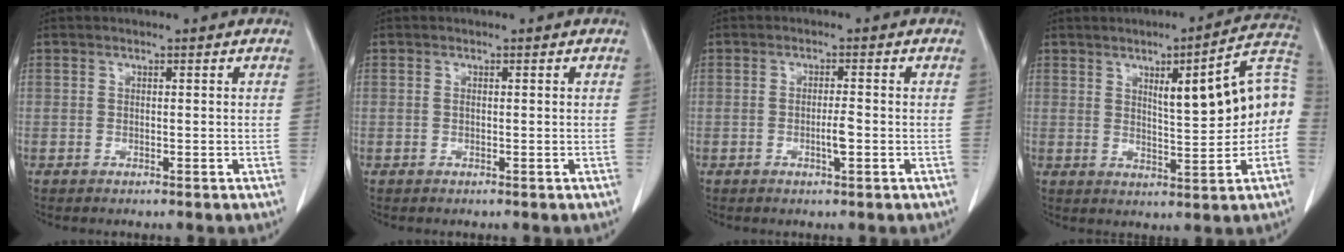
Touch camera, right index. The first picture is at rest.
{"total": 0.0}
{"total": 2.3, "force": [-0.6, 0.1, 2.2], "torque": [-0.036, 0.000, -0.008]}
{"total": 12.3, "force": [1.1, 2.1, 12.1], "torque": [-0.157, 0.032, 0.016]}